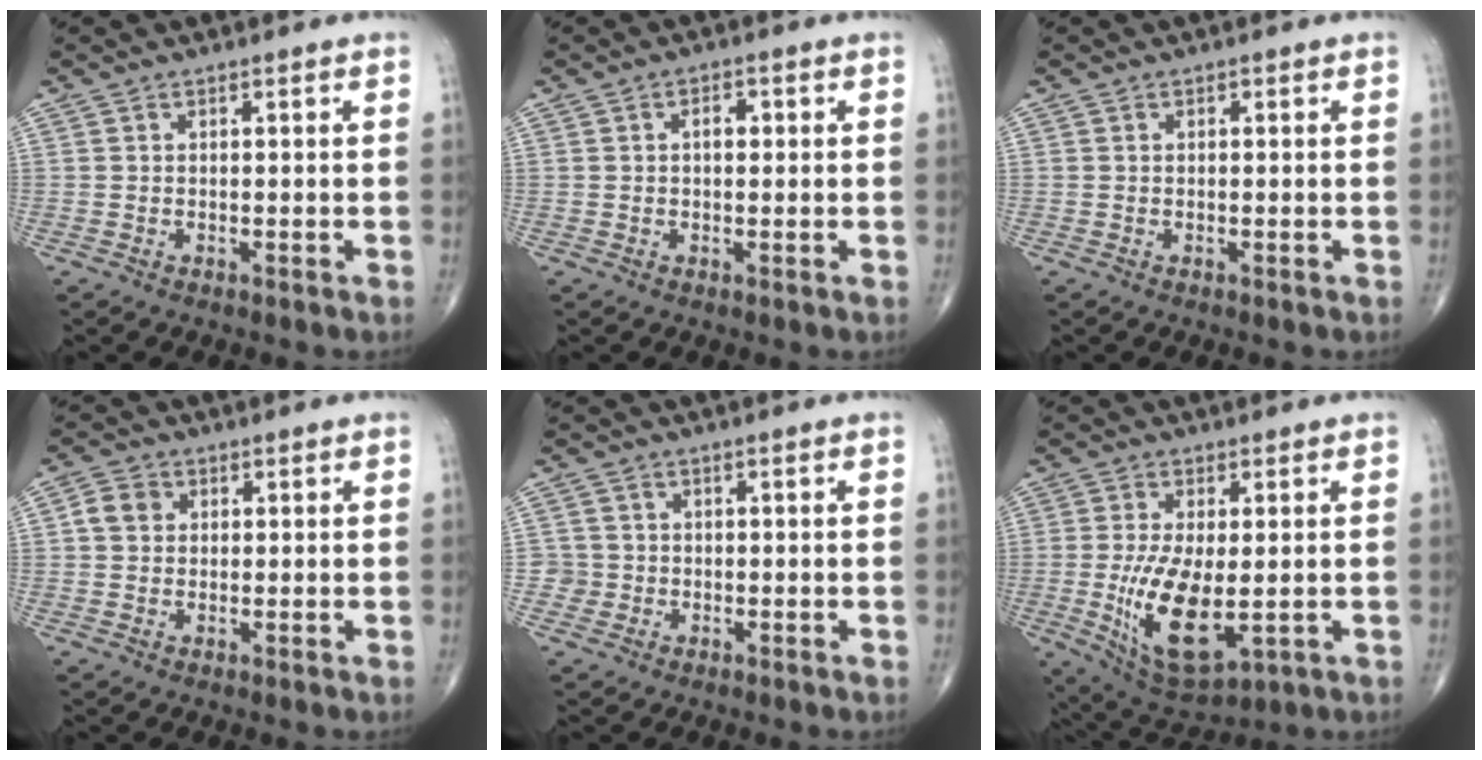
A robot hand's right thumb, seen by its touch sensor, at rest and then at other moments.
{"total": 2.4, "force": [0.4, 1.4, 2.0], "torque": [-0.026, 0.006, 0.004]}
{"total": 0.0}
{"total": 3.9, "force": [0.7, 3.3, 1.9], "torque": [-0.026, 0.008, 0.006]}
{"total": 2.7, "force": [-0.6, 2.6, -0.1], "torque": [0.024, 0.009, -0.015]}
{"total": 13.5, "force": [-1.9, 6.0, 11.9], "torque": [-0.214, -0.023, -0.016]}